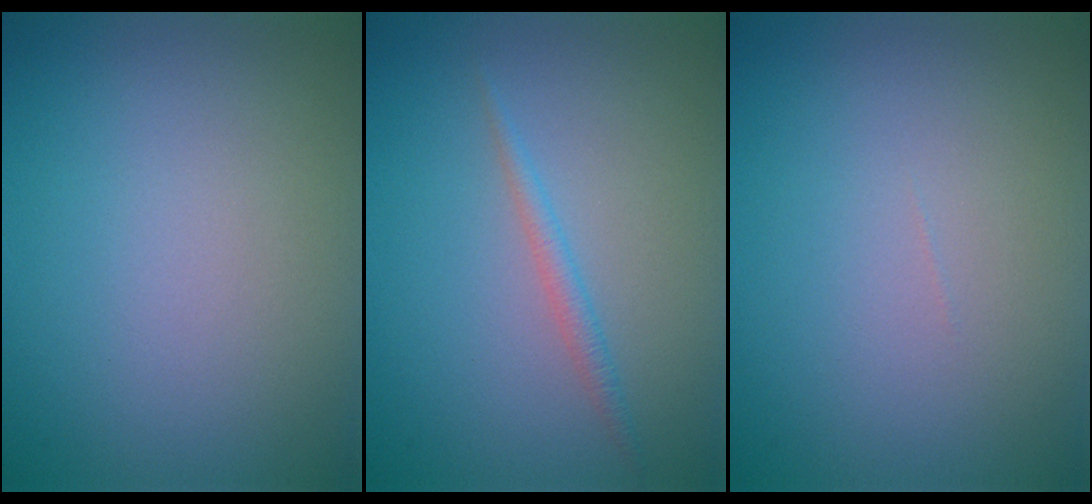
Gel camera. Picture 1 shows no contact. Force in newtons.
{"total": 1.2, "press": 1.2, "slide": 0.0}
{"total": 0.0}